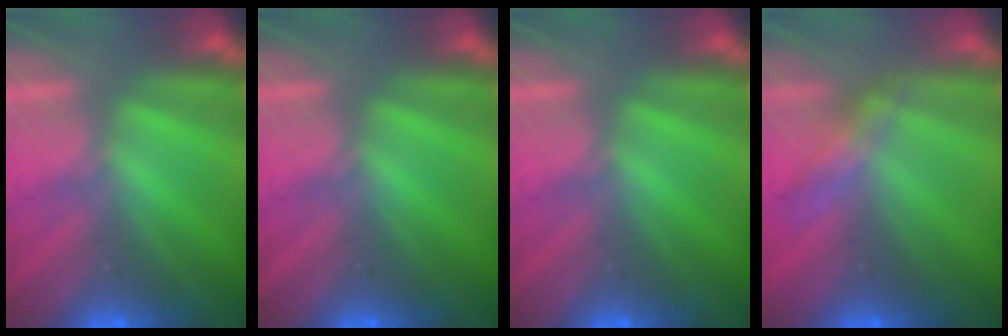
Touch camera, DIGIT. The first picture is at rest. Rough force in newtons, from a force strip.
{"total": 0.0}
{"total": 0.0}
{"total": 2.7}